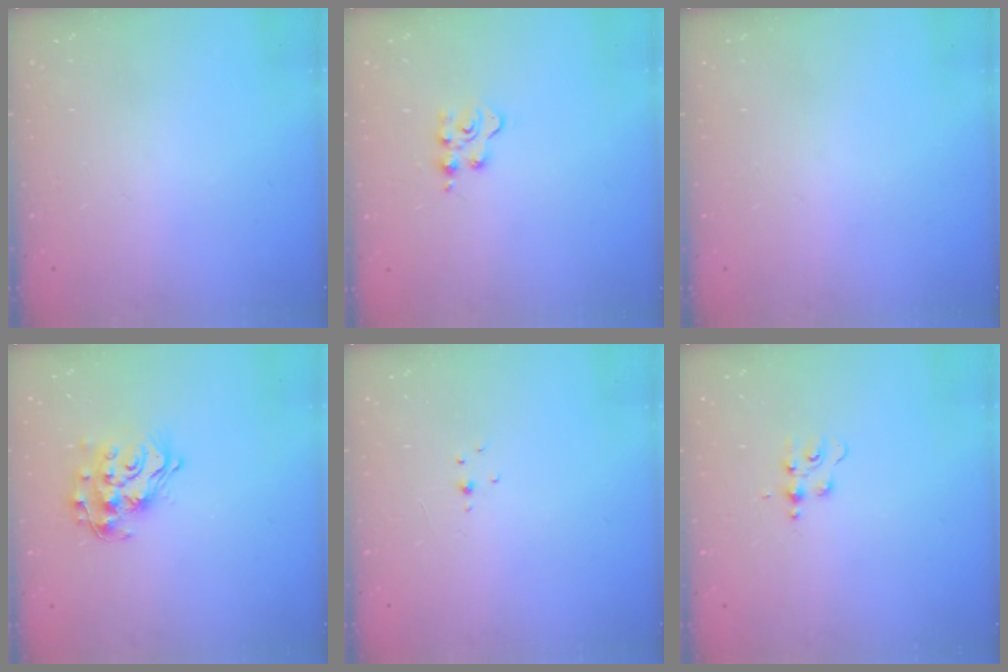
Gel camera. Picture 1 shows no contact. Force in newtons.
{"total": 3.7, "press": 3.7, "slide": 0.5}
{"total": 0.0}
{"total": 14.9, "press": 14.9, "slide": 1.1}
{"total": 1.5, "press": 1.5, "slide": 0.3}
{"total": 5.7, "press": 5.7, "slide": 0.1}